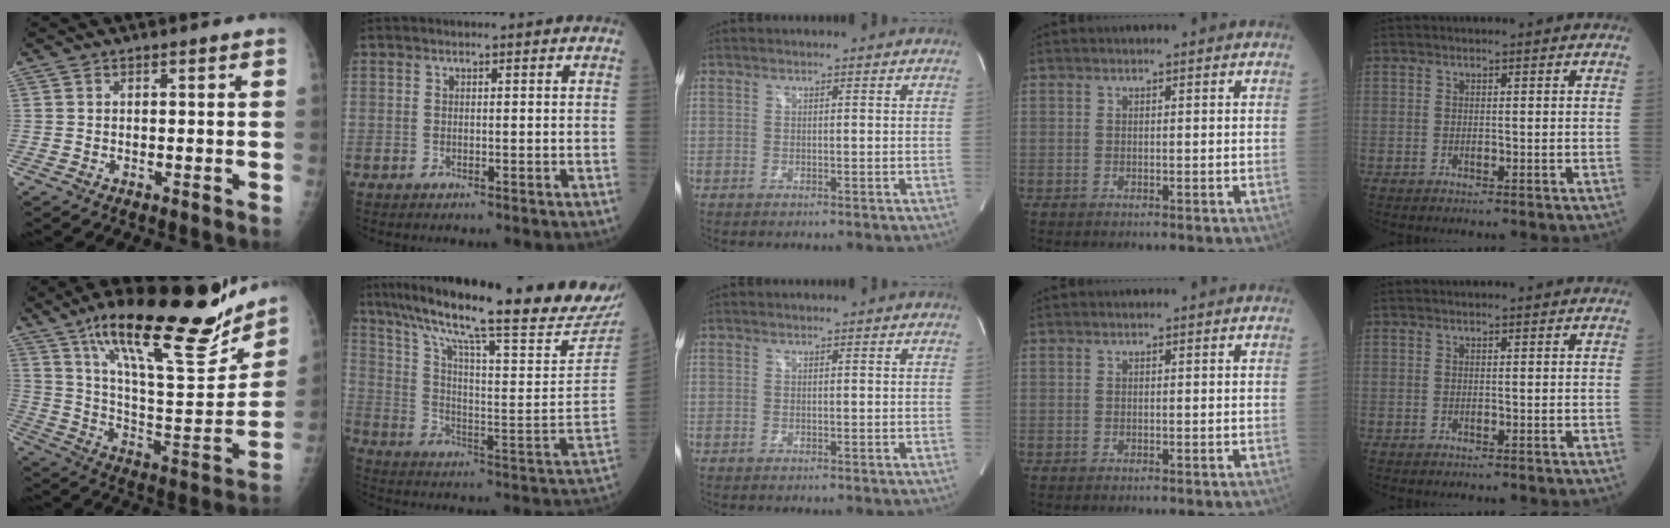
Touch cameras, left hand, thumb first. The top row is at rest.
{"thumb": {"total": 27.9, "force": [19.2, 7.4, 18.8], "torque": [-0.259, -0.078, 0.314]}, "index": {"total": 29.7, "force": [24.6, 3.1, 16.4], "torque": [-0.270, -0.057, 0.327]}}